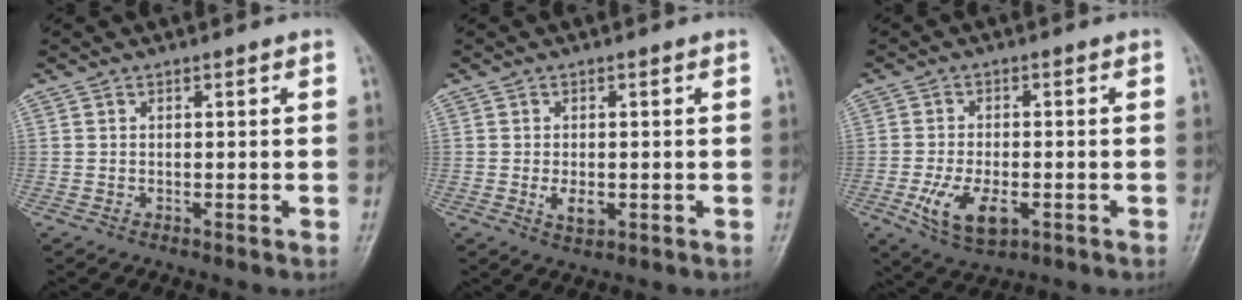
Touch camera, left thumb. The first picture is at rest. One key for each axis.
{"total": 4.4, "fx": -0.7, "fy": 2.7, "fz": 3.4, "tx": -0.050, "ty": -0.007, "tz": -0.005}
{"total": 8.5, "fx": -2.9, "fy": 4.6, "fz": 6.6, "tx": -0.122, "ty": -0.001, "tz": -0.043}